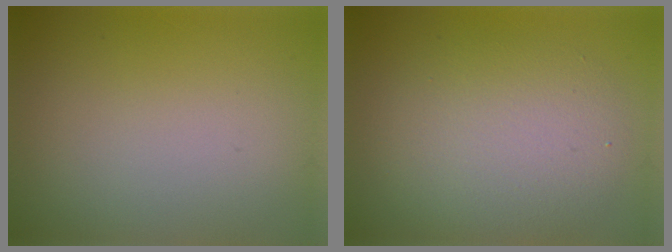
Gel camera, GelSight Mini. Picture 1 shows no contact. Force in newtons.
{"total": 5.6, "press": 5.5, "slide": 0.5}